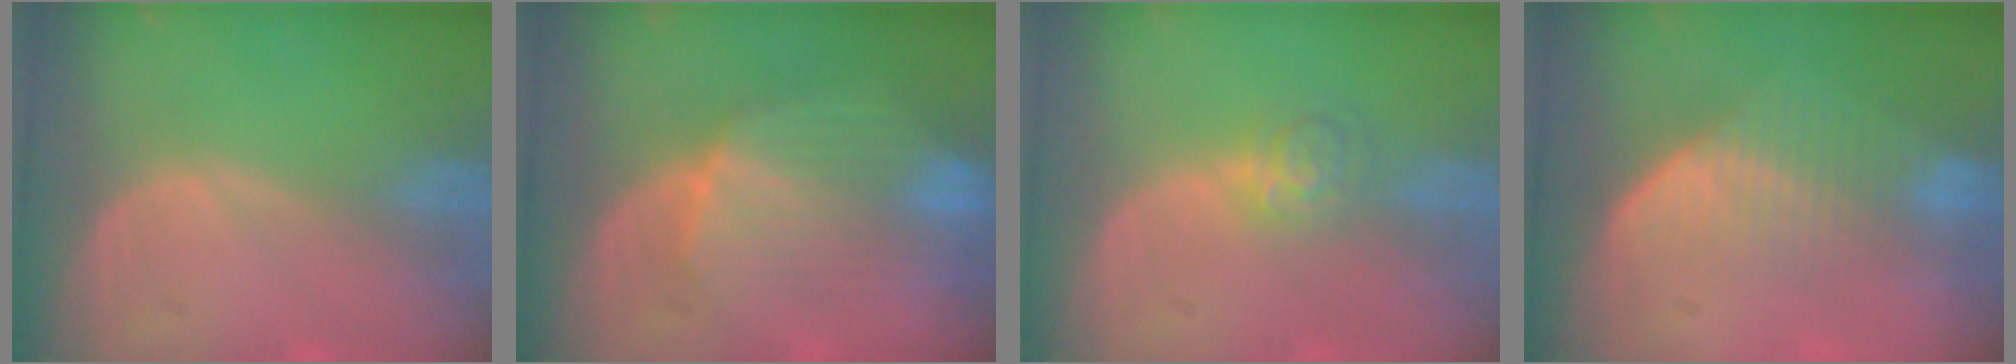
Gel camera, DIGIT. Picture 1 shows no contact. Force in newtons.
{"total": 8.3, "press": 8.1, "slide": 2.0}
{"total": 4.0, "press": 3.6, "slide": 1.6}
{"total": 7.2, "press": 6.1, "slide": 3.8}